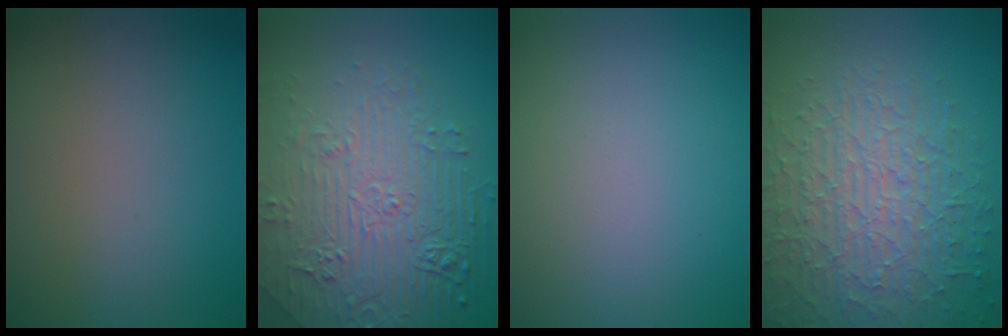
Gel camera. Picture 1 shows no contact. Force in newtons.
{"total": 8.5, "press": 5.9, "slide": 6.1}
{"total": 0.0}
{"total": 8.6, "press": 6.1, "slide": 6.1}